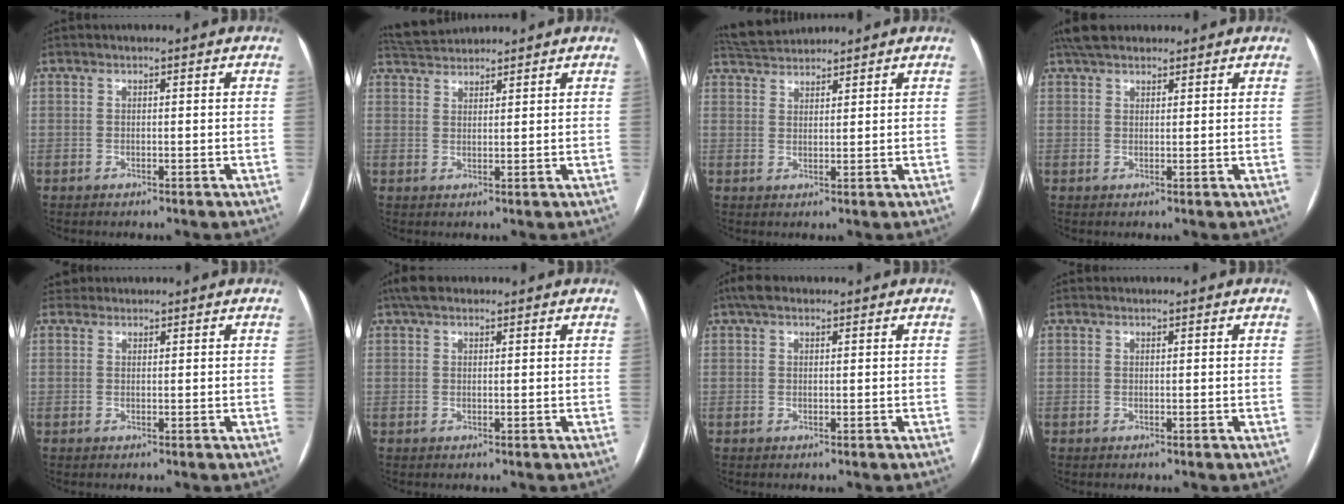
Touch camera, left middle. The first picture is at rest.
{"total": 4.5, "force": [4.5, 0.3, 0.4], "torque": [-0.015, 0.027, 0.084]}
{"total": 5.0, "force": [4.9, 0.3, 0.6], "torque": [-0.018, 0.028, 0.092]}
{"total": 5.5, "force": [4.6, 2.1, 2.1], "torque": [-0.034, 0.030, 0.082]}
{"total": 1.5, "force": [1.3, 0.7, -0.5], "torque": [0.007, 0.013, 0.021]}
{"total": 4.3, "force": [3.5, 1.8, 1.9], "torque": [-0.034, 0.027, 0.063]}
{"total": 2.9, "force": [2.0, 1.3, 1.6], "torque": [-0.035, 0.024, 0.037]}
{"total": 0.0}